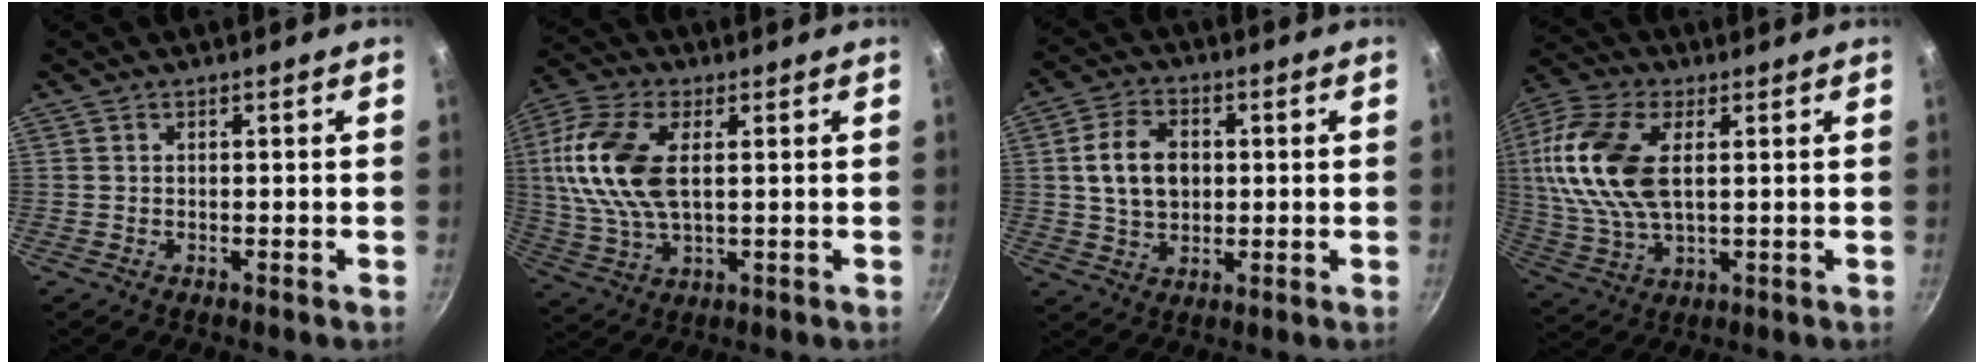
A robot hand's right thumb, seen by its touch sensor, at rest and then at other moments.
{"total": 15.5, "force": [2.7, 8.2, 12.8], "torque": [-0.262, 0.005, 0.047]}
{"total": 9.9, "force": [1.1, 7.1, 6.8], "torque": [-0.104, 0.007, 0.019]}
{"total": 18.0, "force": [3.4, 9.9, 14.6], "torque": [-0.302, 0.003, 0.063]}